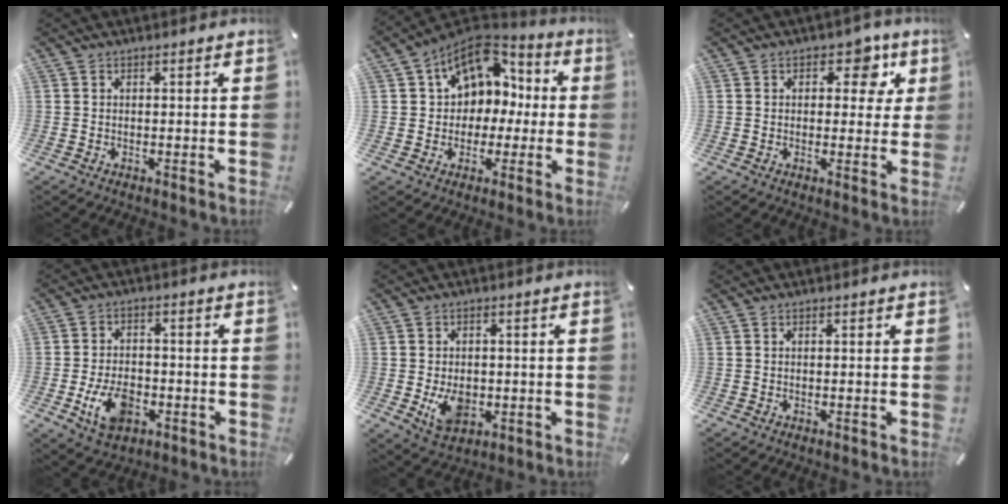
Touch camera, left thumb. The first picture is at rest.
{"total": 11.8, "force": [4.3, 9.8, 5.0], "torque": [-0.079, -0.020, 0.085]}
{"total": 7.2, "force": [2.7, 4.9, 4.6], "torque": [-0.037, -0.011, 0.036]}
{"total": 9.3, "force": [-3.2, 6.1, 6.2], "torque": [-0.119, 0.003, -0.060]}
{"total": 7.8, "force": [-1.2, 5.8, 5.1], "torque": [-0.088, -0.003, -0.020]}
{"total": 0.0}